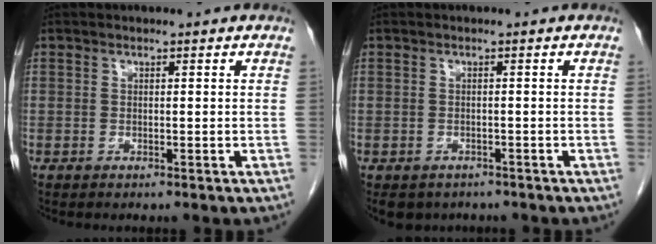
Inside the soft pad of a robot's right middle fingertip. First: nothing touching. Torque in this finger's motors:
{"motor_torque": [0.08, -0.06, -0.01, 0.00]}